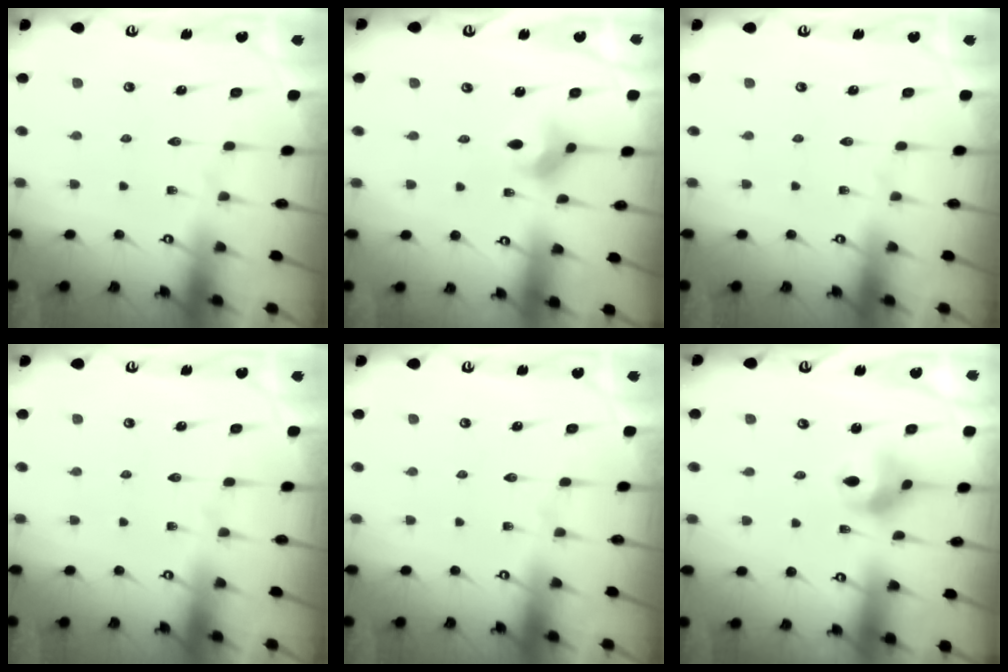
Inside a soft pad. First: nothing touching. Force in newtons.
{"total": 3.9, "press": 3.8, "slide": 0.6}
{"total": 0.0}
{"total": 0.0}
{"total": 0.0}
{"total": 6.9, "press": 6.9, "slide": 0.5}